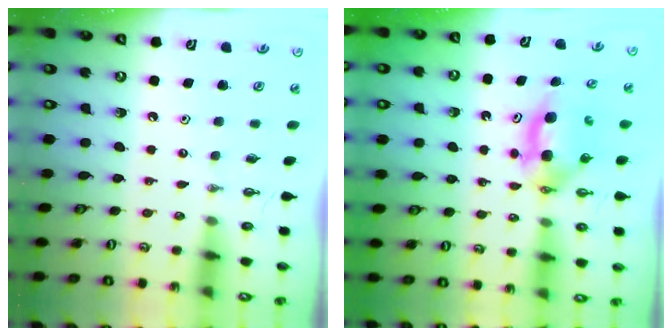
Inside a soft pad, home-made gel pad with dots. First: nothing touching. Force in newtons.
{"total": 7.0, "press": 6.1, "slide": 3.4}